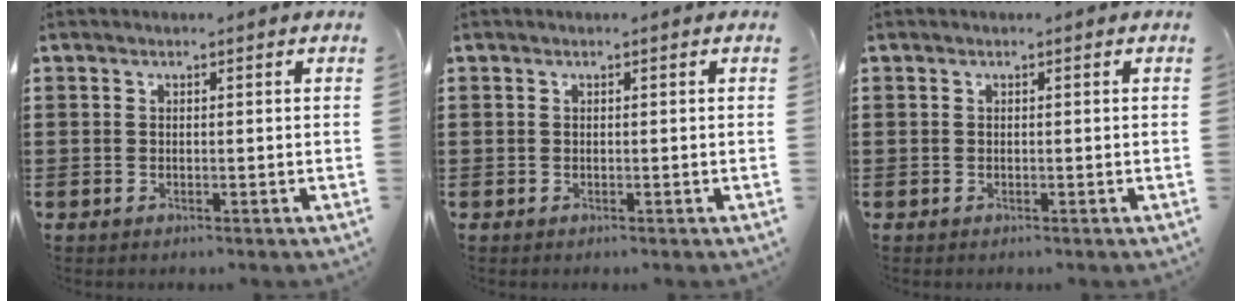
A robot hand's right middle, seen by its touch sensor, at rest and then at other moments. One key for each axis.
{"total": 0.0}
{"total": 0.0}